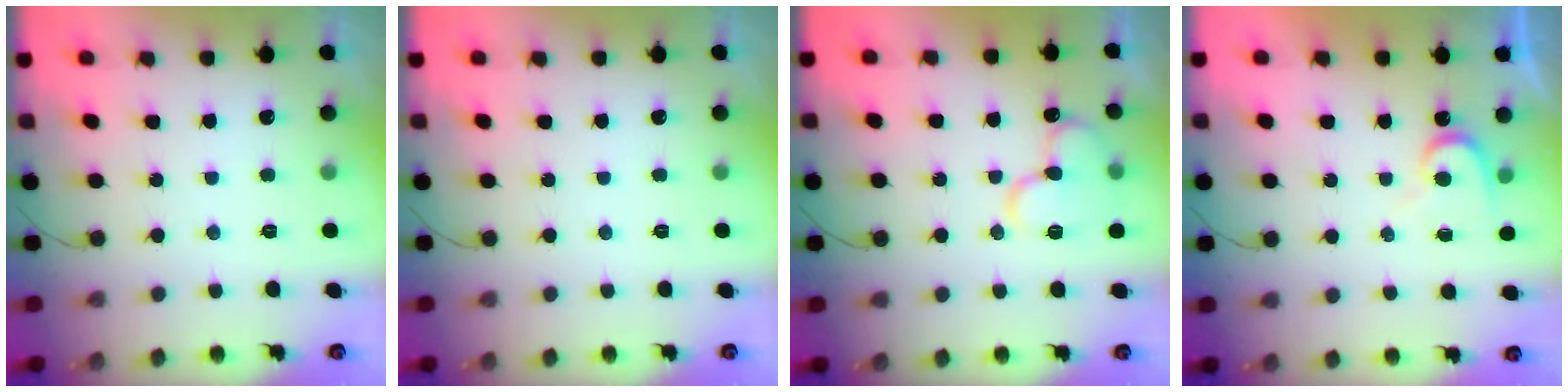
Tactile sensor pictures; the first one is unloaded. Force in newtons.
{"total": 0.0}
{"total": 13.4, "press": 13.3, "slide": 1.7}
{"total": 7.3, "press": 7.3, "slide": 0.3}